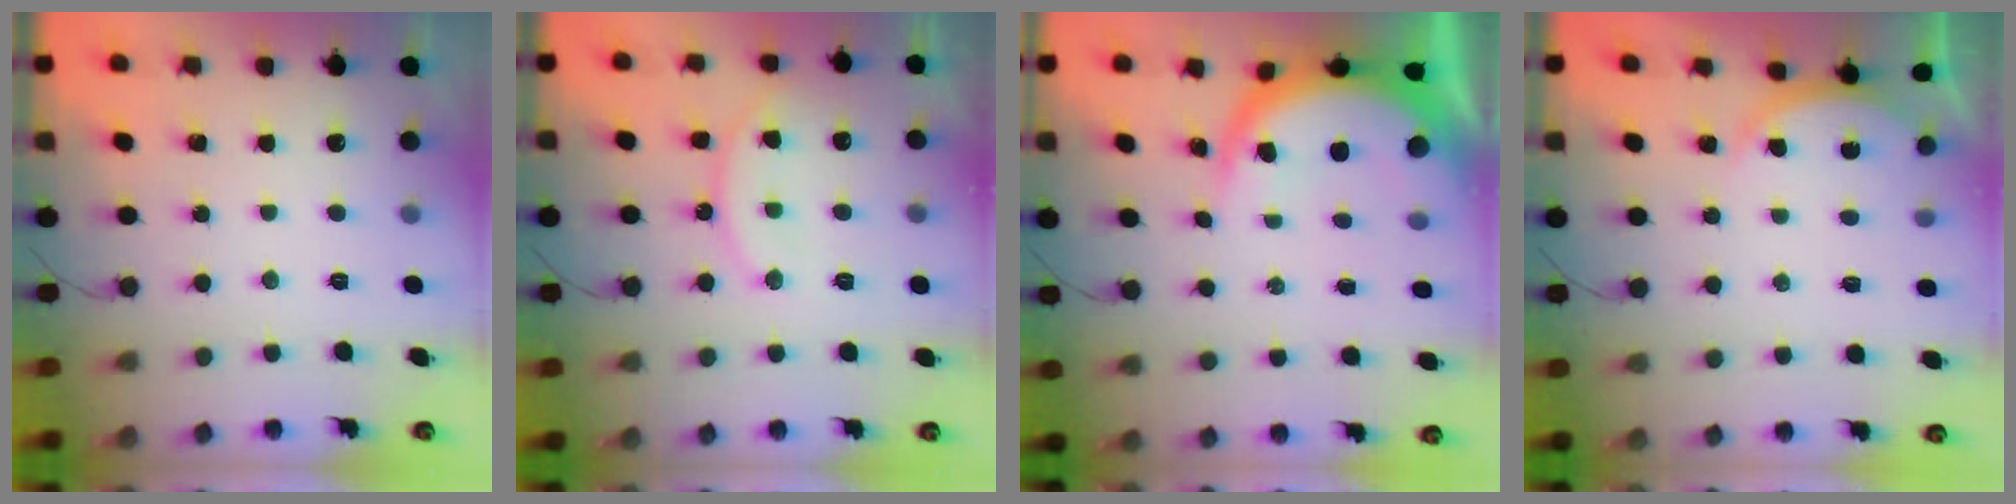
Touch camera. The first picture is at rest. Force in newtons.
{"total": 12.4, "press": 12.4, "slide": 0.8}
{"total": 8.8, "press": 8.8, "slide": 0.9}
{"total": 2.4, "press": 2.4, "slide": 0.3}